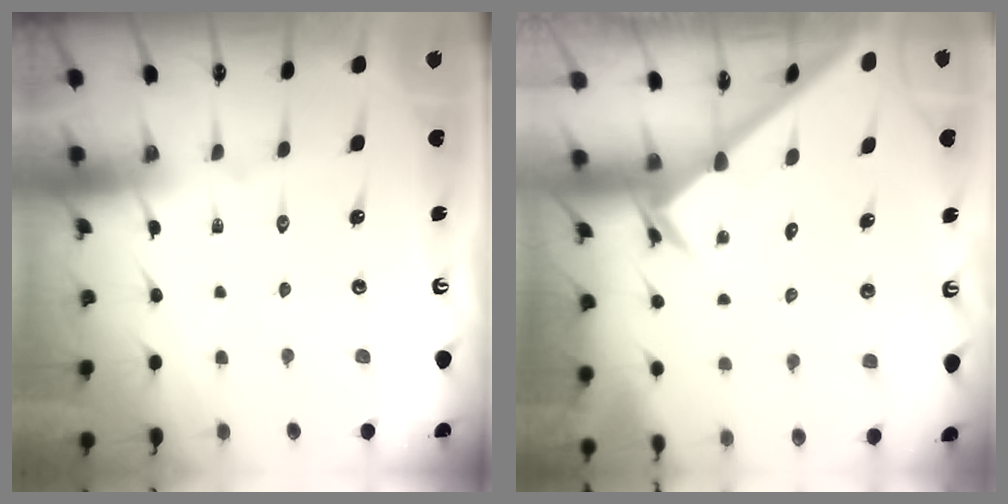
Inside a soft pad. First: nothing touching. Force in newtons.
{"total": 2.4, "press": 2.4, "slide": 0.2}